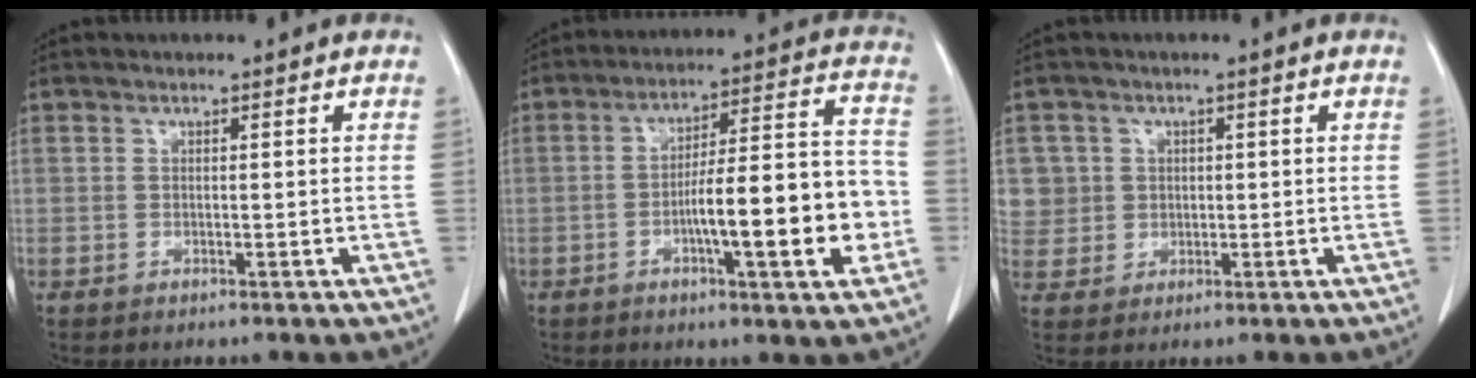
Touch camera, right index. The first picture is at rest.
{"total": 14.7, "force": [-4.0, 2.1, 14.0], "torque": [-0.211, 0.020, -0.056]}
{"total": 5.5, "force": [1.2, 5.4, -0.1], "torque": [0.007, 0.016, 0.031]}